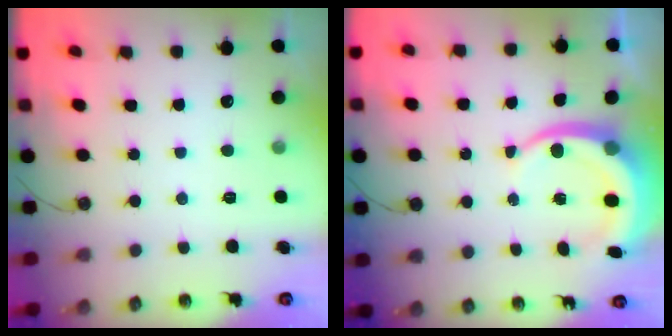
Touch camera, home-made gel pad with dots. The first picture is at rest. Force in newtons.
{"total": 9.4, "press": 9.3, "slide": 1.7}